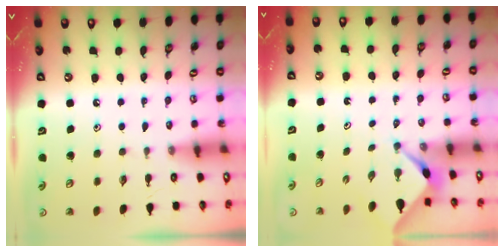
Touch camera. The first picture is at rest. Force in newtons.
{"total": 2.3, "press": 2.2, "slide": 0.3}